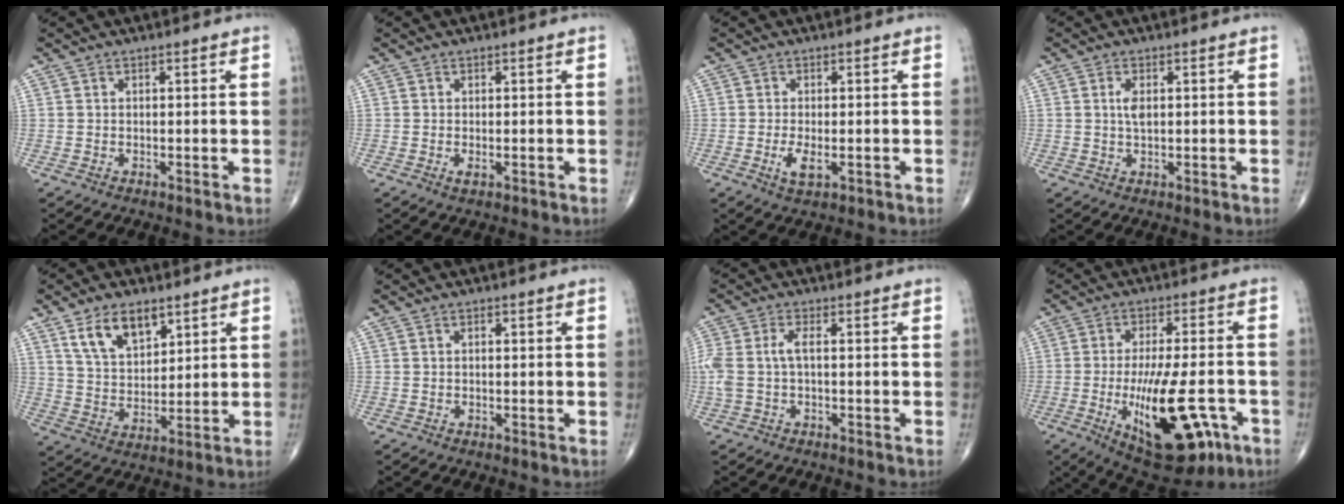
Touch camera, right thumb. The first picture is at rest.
{"total": 1.0, "force": [-0.3, 0.4, 0.9], "torque": [-0.012, -0.002, -0.005]}
{"total": 3.4, "force": [-1.0, 1.4, 3.0], "torque": [-0.058, -0.006, -0.018]}
{"total": 2.6, "force": [0.5, 1.2, 2.3], "torque": [-0.043, -0.002, 0.009]}
{"total": 9.8, "force": [5.6, 5.2, 6.1], "torque": [-0.090, -0.030, 0.110]}
{"total": 0.6, "force": [0.1, 0.2, 0.5], "torque": [-0.010, 0.005, 0.003]}
{"total": 5.2, "force": [0.1, 2.2, 4.7], "torque": [-0.135, 0.017, 0.001]}
{"total": 19.6, "force": [-6.6, 7.7, 16.7], "torque": [-0.261, 0.007, -0.085]}